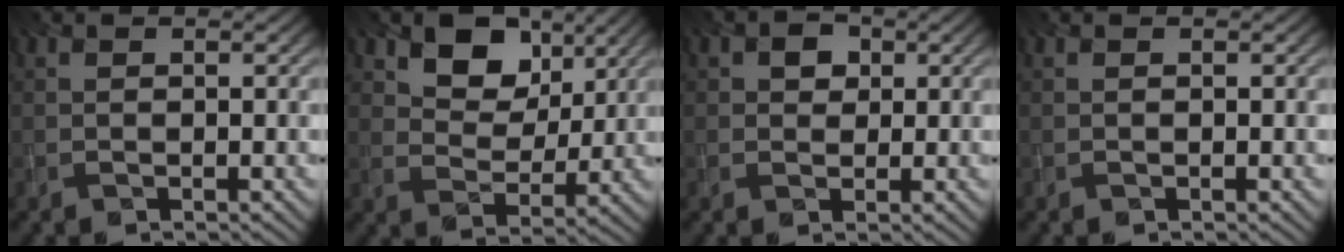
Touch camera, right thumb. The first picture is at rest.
{"total": 8.2, "force": [4.5, 5.3, 4.5], "torque": [-0.085, -0.007, 0.067]}
{"total": 2.2, "force": [0.7, 1.9, 0.8], "torque": [-0.017, 0.006, 0.008]}
{"total": 0.0}